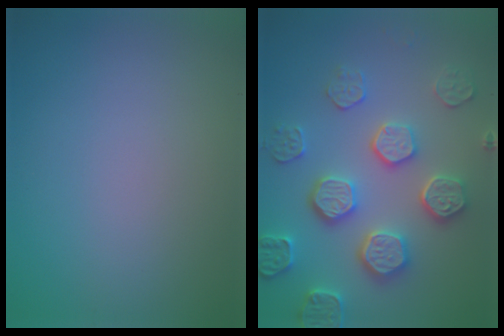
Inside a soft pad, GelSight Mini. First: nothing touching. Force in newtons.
{"total": 5.1, "press": 5.0, "slide": 1.1}